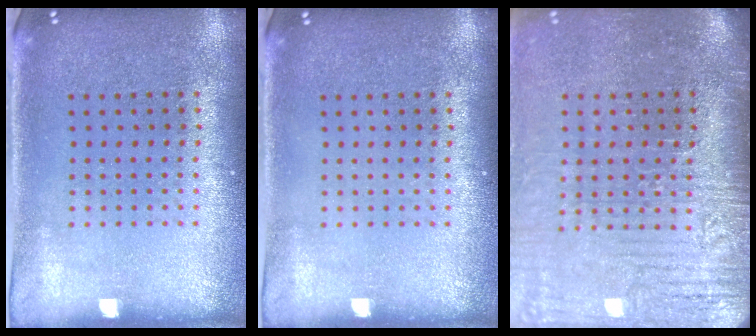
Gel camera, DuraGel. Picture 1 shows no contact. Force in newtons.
{"total": 0.0}
{"total": 4.2, "press": 3.6, "slide": 2.1}